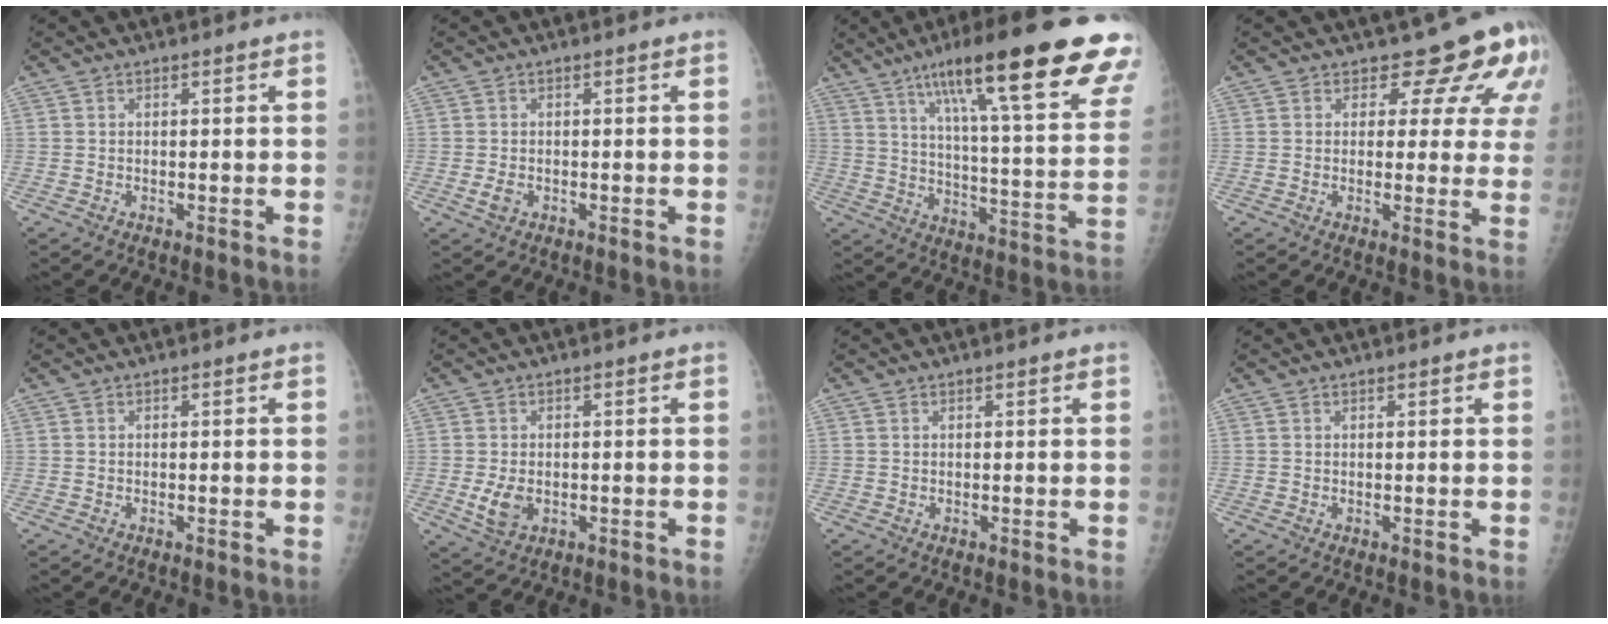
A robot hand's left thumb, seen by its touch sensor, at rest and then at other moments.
{"total": 1.8, "force": [-0.5, 1.2, 1.2], "torque": [-0.024, -0.002, -0.009]}
{"total": 28.4, "force": [17.3, 4.7, 22.0], "torque": [-0.306, -0.039, 0.250]}
{"total": 9.0, "force": [6.9, 4.5, 3.8], "torque": [0.000, -0.038, 0.059]}
{"total": 0.0}
{"total": 4.3, "force": [-0.7, 2.8, 3.1], "torque": [-0.060, -0.008, -0.007]}
{"total": 0.7, "force": [0.5, 0.2, 0.4], "torque": [-0.006, -0.001, 0.006]}
{"total": 1.0, "force": [0.7, 0.3, 0.6], "torque": [-0.008, -0.002, 0.008]}